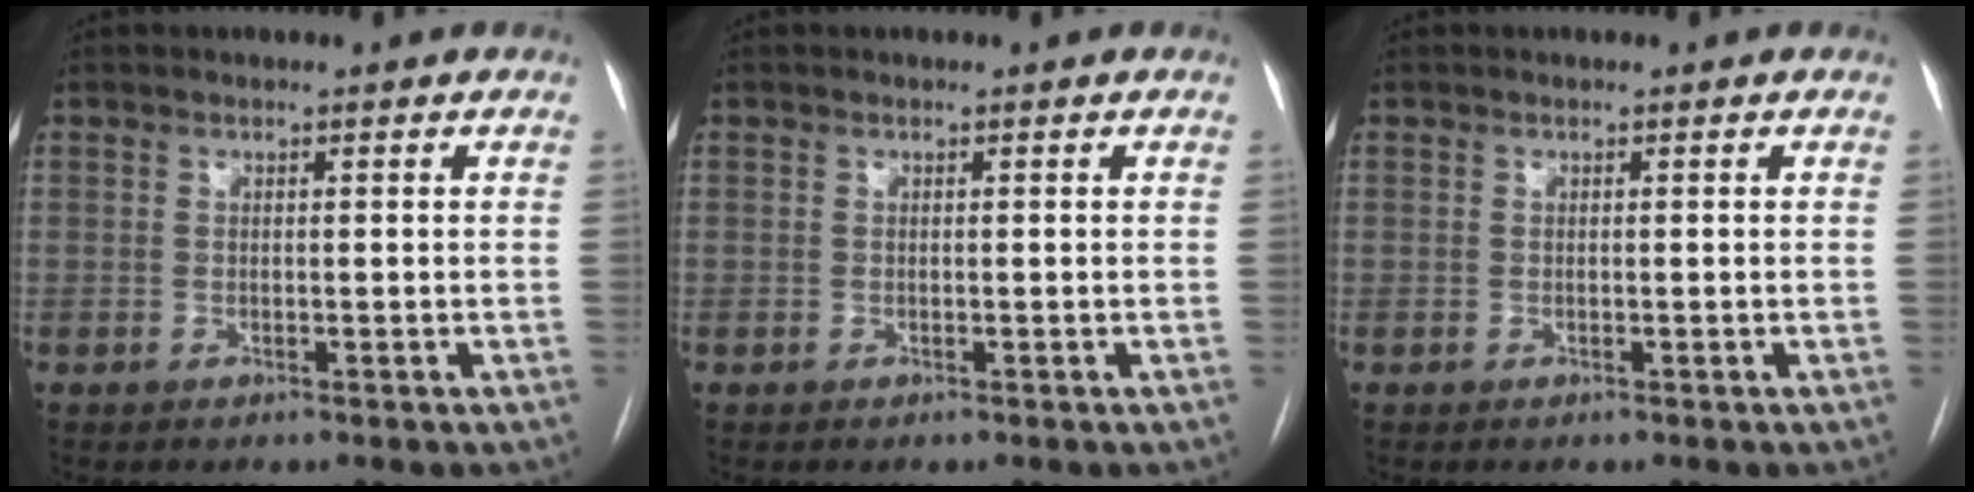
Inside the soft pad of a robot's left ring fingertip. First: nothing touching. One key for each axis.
{"total": 0.0}
{"total": 0.0}